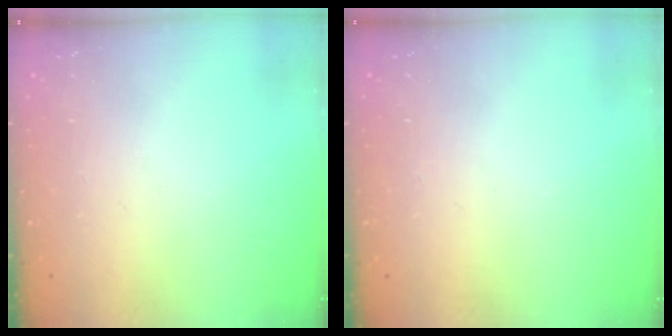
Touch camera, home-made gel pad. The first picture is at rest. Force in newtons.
{"total": 0.0}